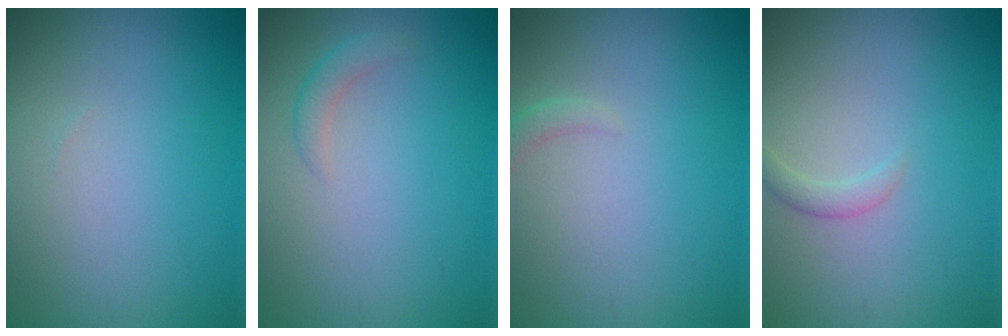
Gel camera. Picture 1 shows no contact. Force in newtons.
{"total": 1.4, "press": 1.4, "slide": 0.1}
{"total": 1.0, "press": 0.9, "slide": 0.2}
{"total": 1.1, "press": 1.1, "slide": 0.1}